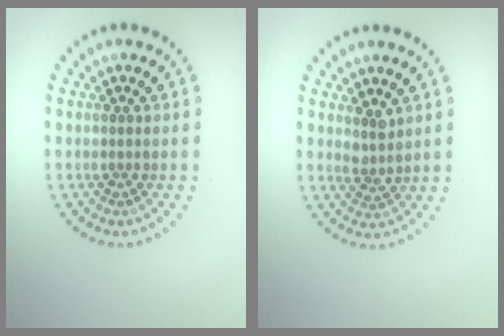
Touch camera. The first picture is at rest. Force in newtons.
{"total": 1.8, "press": 1.4, "slide": 1.2}